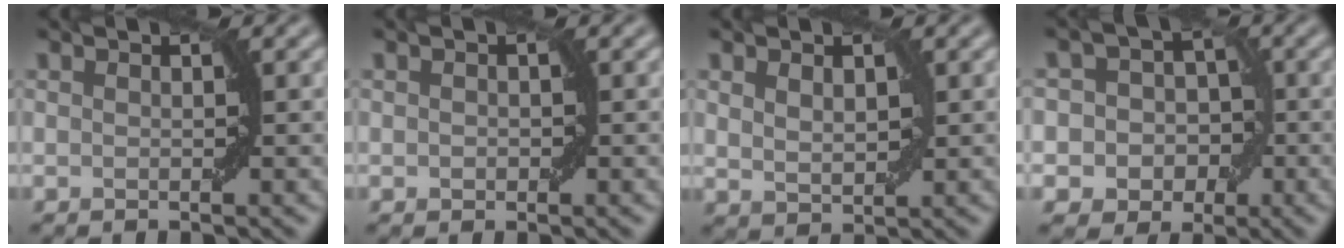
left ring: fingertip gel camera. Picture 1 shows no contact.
{"total": 0.6, "force": [0.0, 0.5, 0.4], "torque": [-0.002, 0.000, 0.000]}
{"total": 2.0, "force": [0.8, 1.2, 1.3], "torque": [-0.024, -0.003, 0.022]}
{"total": 6.7, "force": [-0.8, 6.3, 2.2], "torque": [-0.017, 0.035, -0.052]}